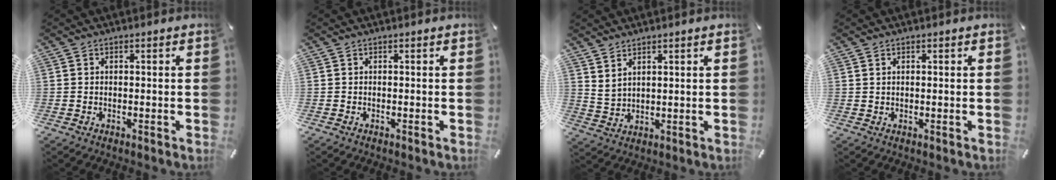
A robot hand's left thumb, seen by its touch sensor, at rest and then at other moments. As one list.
[{"total": 0.0}, {"total": 3.0, "force": [2.8, 1.1, 0.5], "torque": [-0.016, -0.012, 0.054]}, {"total": 0.6, "force": [0.4, 0.3, 0.4], "torque": [-0.007, 0.001, 0.006]}]